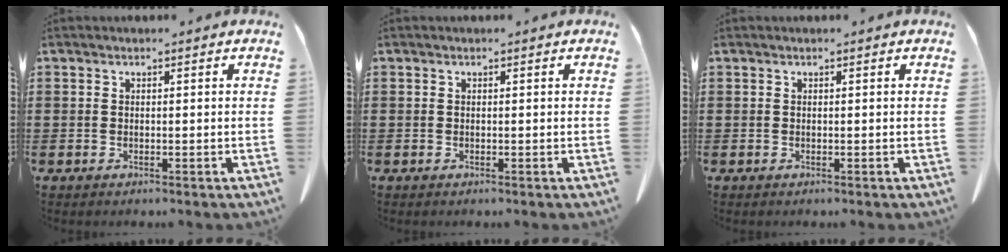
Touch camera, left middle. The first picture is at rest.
{"total": 0.0}
{"total": 0.0}